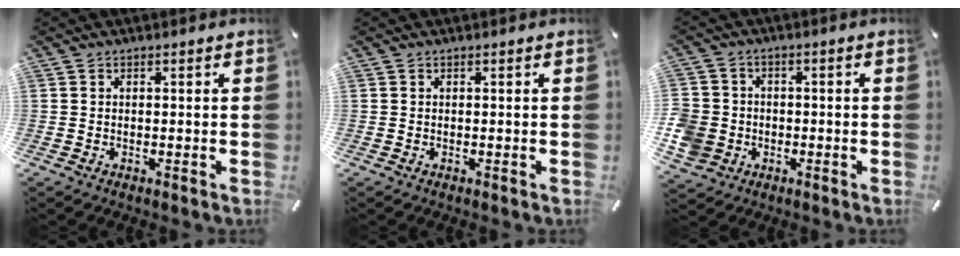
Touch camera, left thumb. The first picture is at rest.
{"total": 0.0}
{"total": 7.5, "force": [-1.8, 6.8, 2.6], "torque": [-0.065, 0.016, -0.033]}